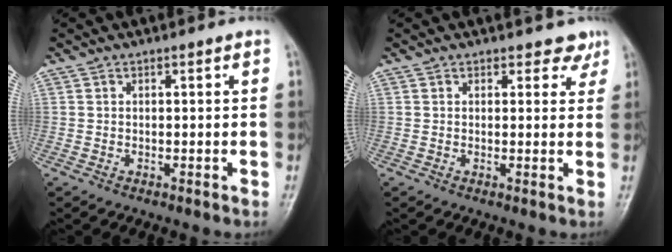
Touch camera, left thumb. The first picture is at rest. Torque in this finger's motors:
{"motor_torque": [-0.23, 0.27, -0.28, -0.26, 0.02]}